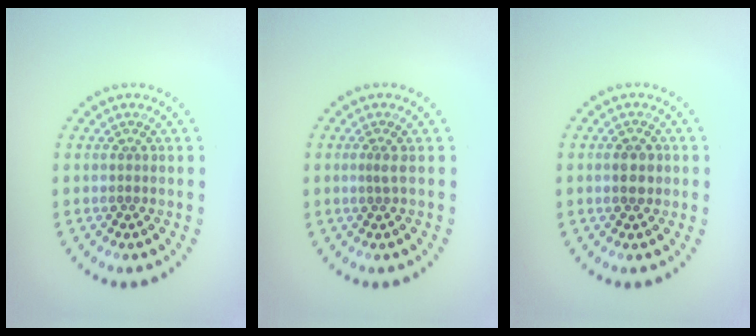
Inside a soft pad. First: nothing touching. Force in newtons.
{"total": 0.5, "press": 0.2, "slide": 0.5}
{"total": 2.4, "press": 2.4, "slide": 0.1}